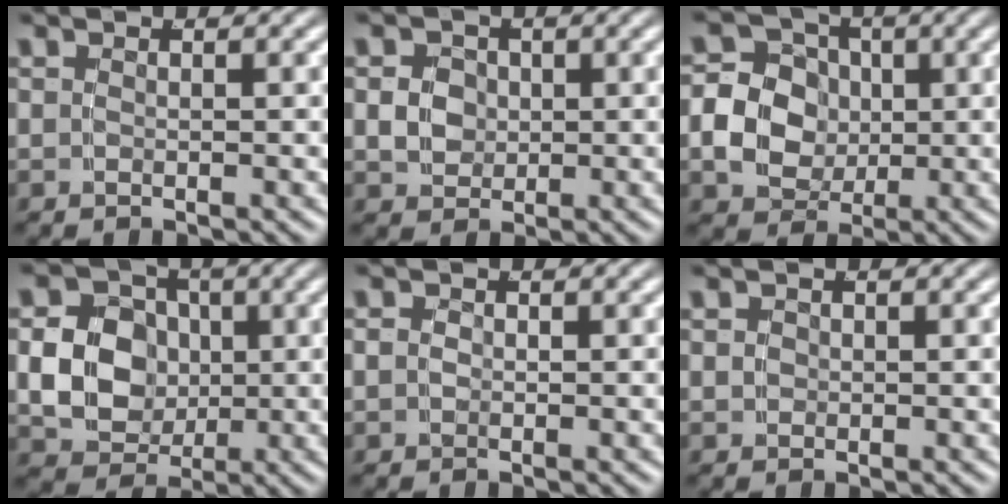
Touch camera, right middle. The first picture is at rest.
{"total": 3.4, "force": [0.2, 3.1, 1.5], "torque": [-0.021, -0.010, 0.010]}
{"total": 10.4, "force": [-0.1, 9.2, 4.7], "torque": [-0.102, -0.021, -0.007]}
{"total": 10.8, "force": [0.3, 9.6, 4.9], "torque": [-0.099, -0.023, 0.003]}
{"total": 1.1, "force": [-0.3, 1.0, 0.5], "torque": [-0.016, -0.011, -0.004]}
{"total": 0.6, "force": [0.1, 0.6, 0.0], "torque": [-0.004, -0.004, 0.003]}